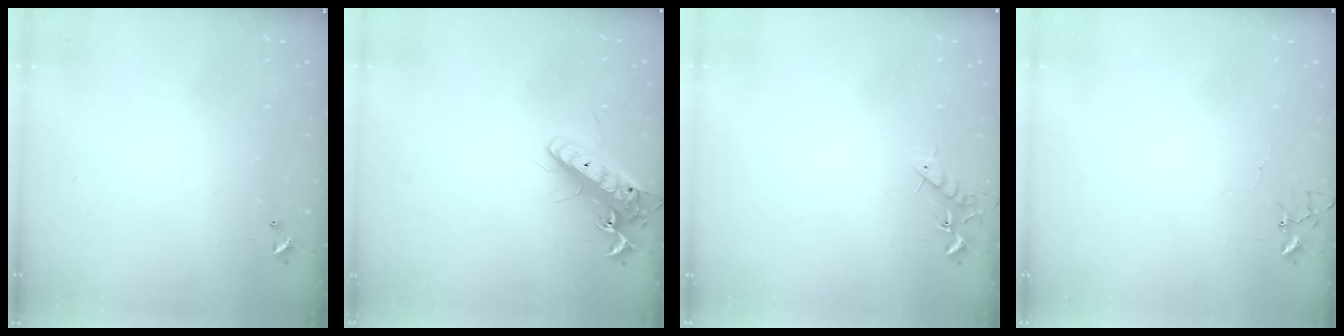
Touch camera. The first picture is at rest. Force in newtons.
{"total": 13.5, "press": 13.3, "slide": 2.3}
{"total": 7.0, "press": 6.9, "slide": 0.9}
{"total": 4.0, "press": 4.0, "slide": 0.3}